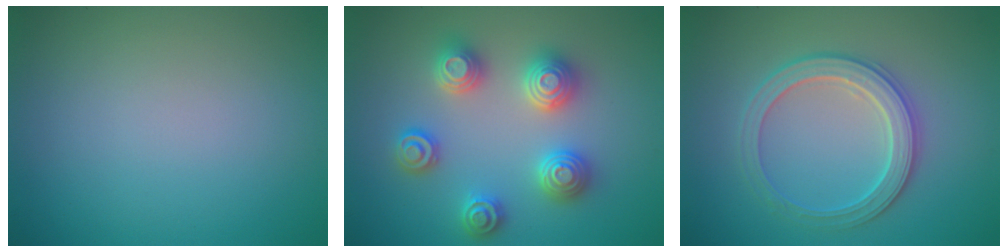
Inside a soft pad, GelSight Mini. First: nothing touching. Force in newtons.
{"total": 4.7, "press": 4.6, "slide": 0.8}
{"total": 3.4, "press": 3.4, "slide": 0.7}